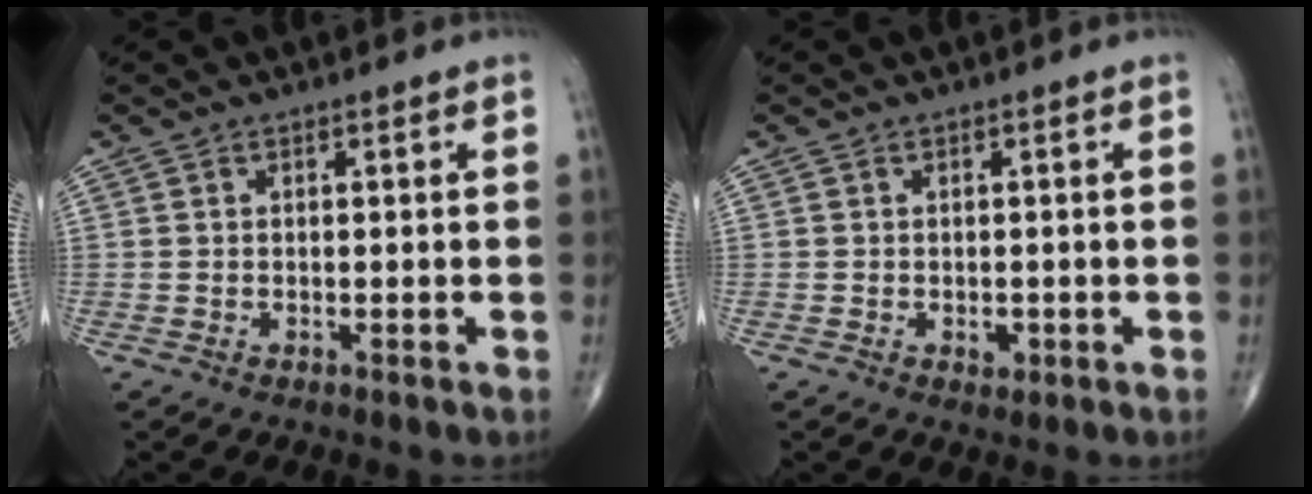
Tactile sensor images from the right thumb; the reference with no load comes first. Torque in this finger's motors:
{"motor_torque": [1.29, 1.46, 0.09, -0.29, 0.06]}